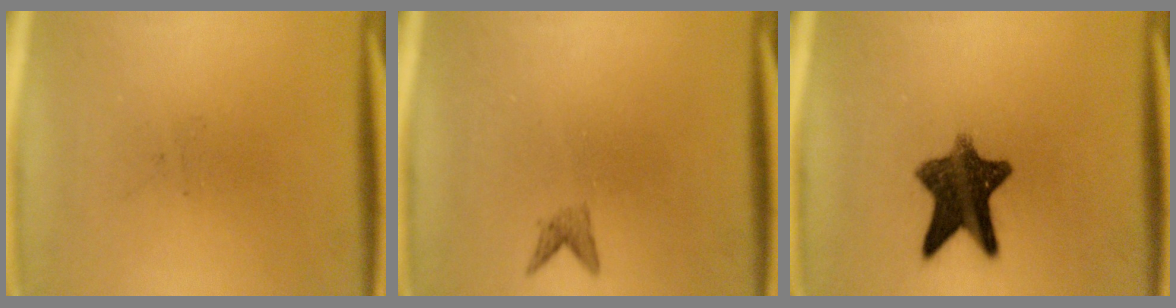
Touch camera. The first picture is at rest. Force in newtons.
{"total": 1.1}
{"total": 10.2}